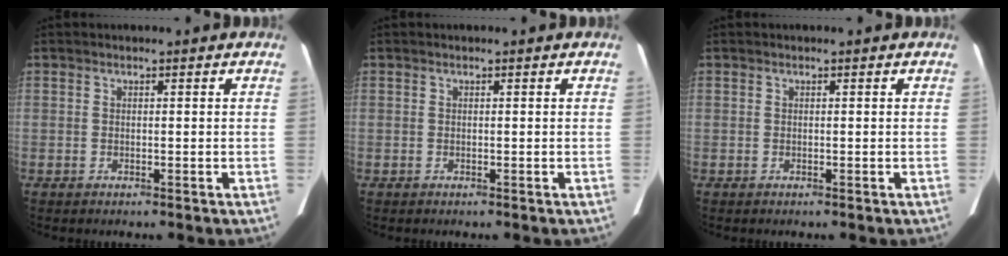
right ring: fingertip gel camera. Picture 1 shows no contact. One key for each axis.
{"total": 0.0}
{"total": 0.0}